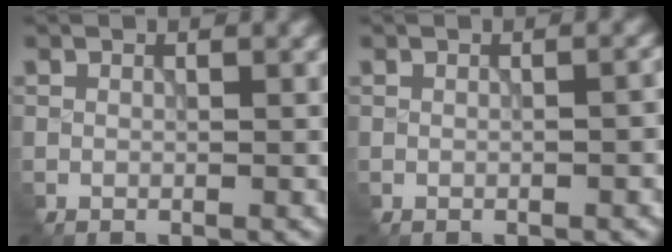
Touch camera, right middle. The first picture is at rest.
{"total": 2.2, "force": [-0.3, 0.9, 2.0], "torque": [-0.014, 0.003, 0.006]}